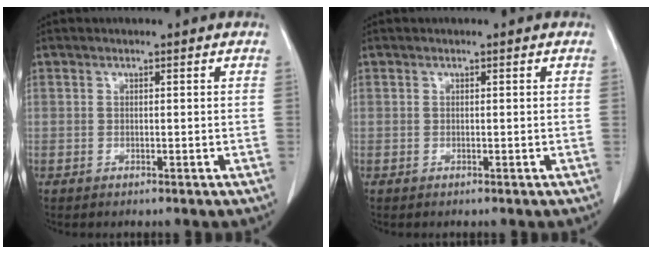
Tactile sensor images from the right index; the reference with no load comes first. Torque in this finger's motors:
{"motor_torque": [0.00, 0.00, 0.01, 0.00]}